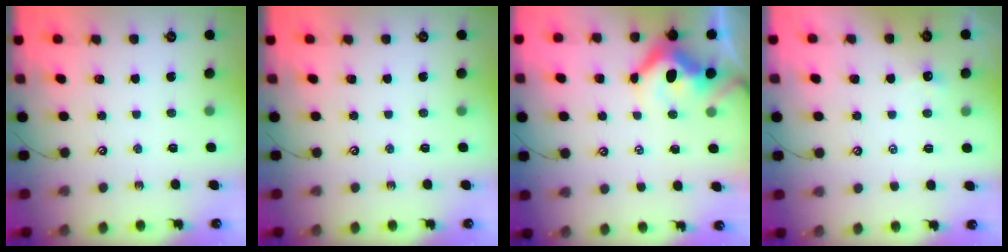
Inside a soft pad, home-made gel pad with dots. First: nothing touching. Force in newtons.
{"total": 0.0}
{"total": 7.2, "press": 7.1, "slide": 1.3}
{"total": 1.0, "press": 0.9, "slide": 0.4}